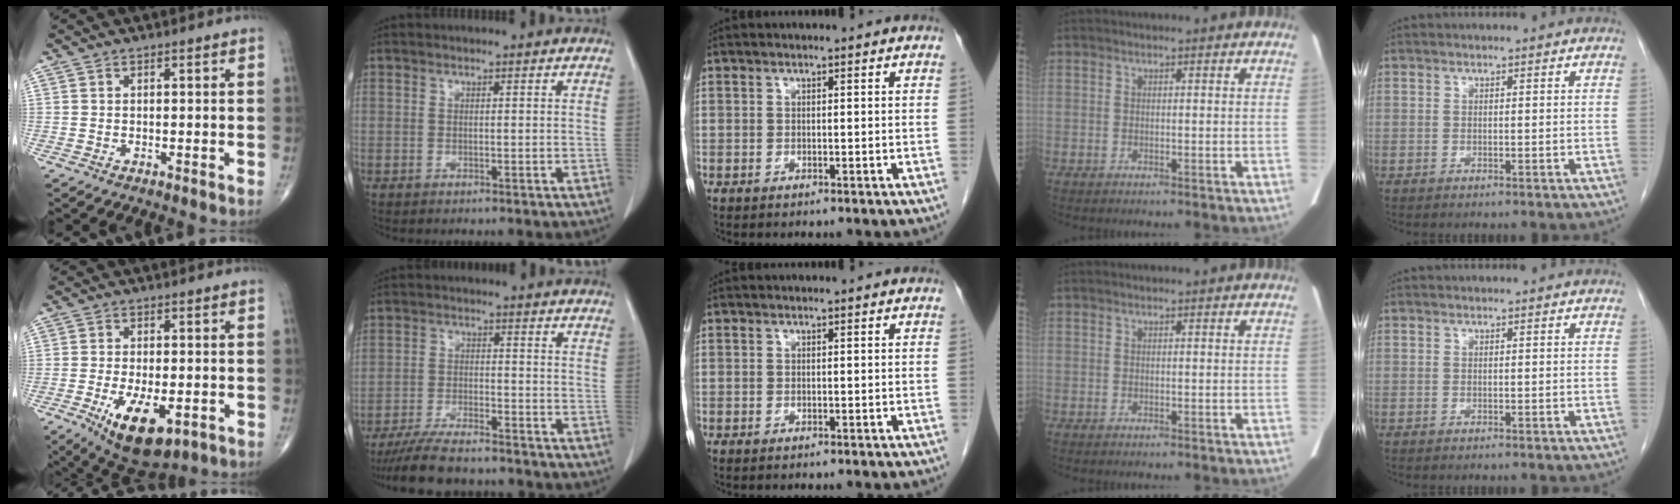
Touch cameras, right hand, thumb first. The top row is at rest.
{"thumb": {"total": 12.1, "force": [-4.7, 5.4, 9.7], "torque": [-0.152, -0.004, -0.063]}, "index": {"total": 10.5, "force": [-9.5, 1.8, 4.2], "torque": [-0.069, -0.012, -0.153]}}